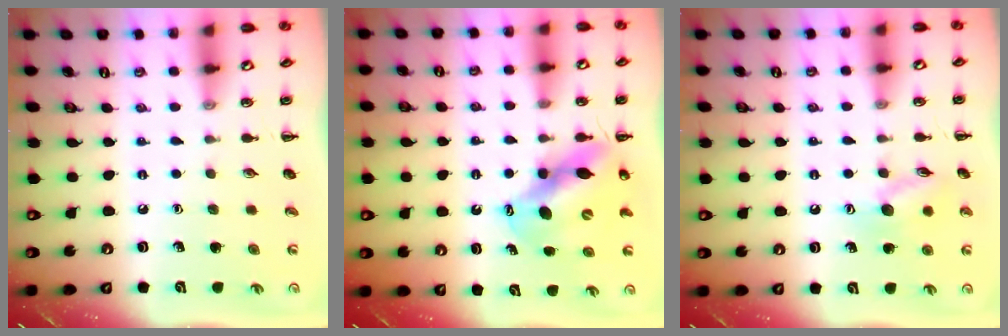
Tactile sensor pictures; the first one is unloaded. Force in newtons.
{"total": 11.8, "press": 11.3, "slide": 3.2}
{"total": 10.0, "press": 9.9, "slide": 1.0}